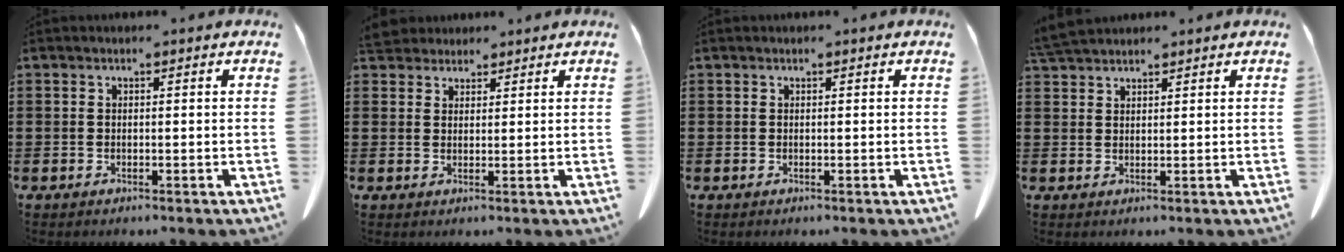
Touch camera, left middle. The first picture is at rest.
{"total": 3.5, "force": [3.3, 1.1, 0.6], "torque": [-0.021, -0.003, 0.064]}
{"total": 0.0}
{"total": 3.6, "force": [3.4, 0.5, 1.0], "torque": [-0.030, -0.005, 0.068]}